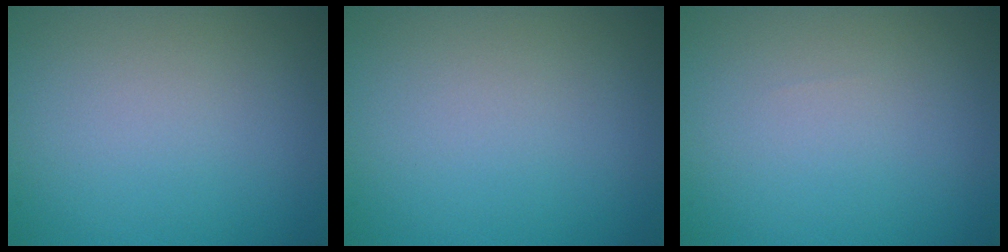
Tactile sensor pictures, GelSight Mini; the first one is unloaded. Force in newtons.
{"total": 0.0}
{"total": 0.0}